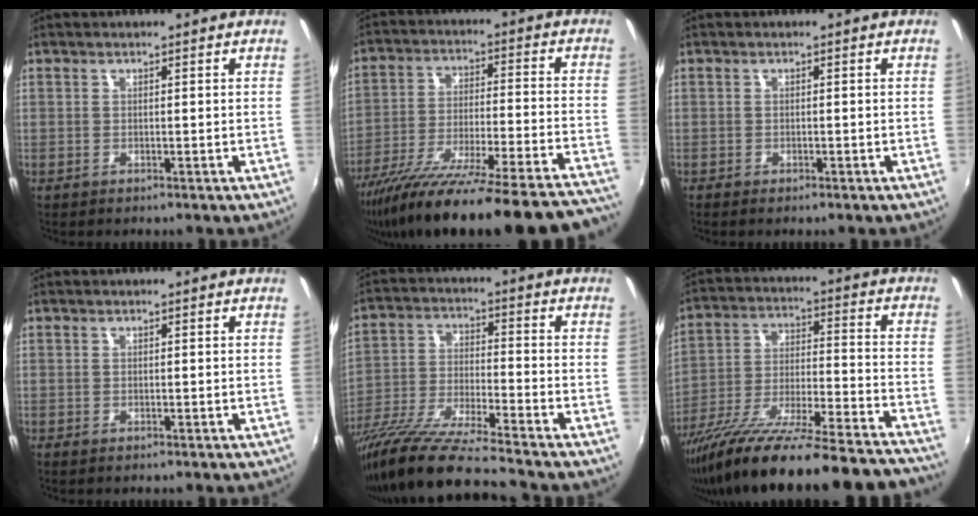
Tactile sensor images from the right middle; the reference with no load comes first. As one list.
[{"total": 33.5, "force": [-29.5, 2.0, 15.8], "torque": [-0.252, -0.096, -0.434]}, {"total": 1.2, "force": [-0.9, 0.6, 0.5], "torque": [-0.012, -0.005, -0.016]}, {"total": 0.0}, {"total": 16.5, "force": [-13.6, 0.0, 9.2], "torque": [-0.182, -0.041, -0.253]}, {"total": 29.5, "force": [-25.2, 2.8, 15.0], "torque": [-0.246, -0.072, -0.378]}]